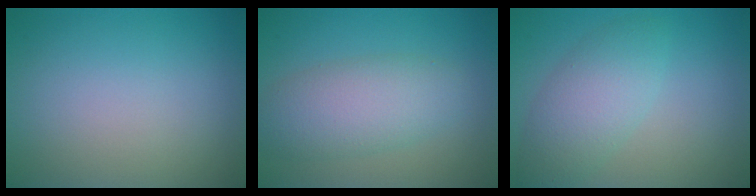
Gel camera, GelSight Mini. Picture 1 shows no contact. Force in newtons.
{"total": 4.9, "press": 4.9, "slide": 0.0}
{"total": 4.2, "press": 4.2, "slide": 0.1}